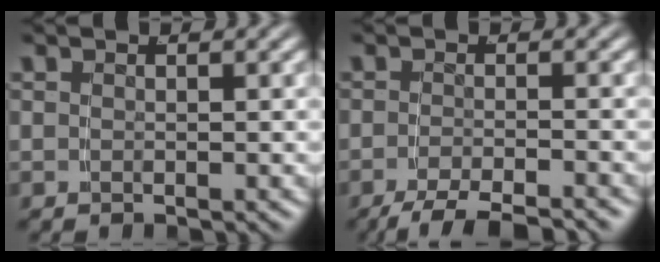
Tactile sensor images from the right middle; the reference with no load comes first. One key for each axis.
{"total": 5.9, "fx": -5.1, "fy": 1.2, "fz": 2.6, "tx": -0.034, "ty": -0.013, "tz": -0.072}